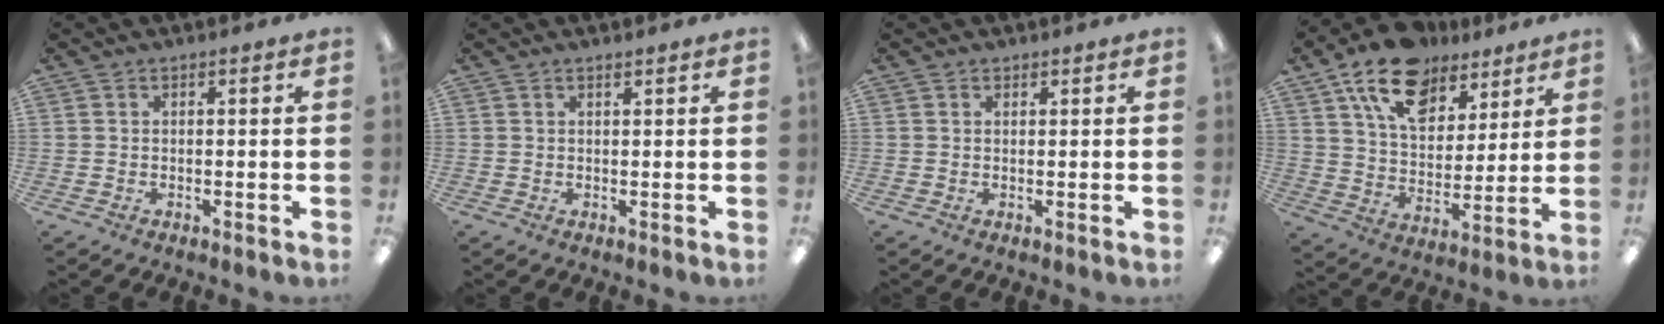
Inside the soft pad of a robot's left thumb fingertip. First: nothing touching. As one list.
[{"total": 0.6, "force": [0.6, 0.1, 0.1], "torque": [-0.003, 0.000, 0.011]}, {"total": 0.7, "force": [0.6, 0.4, 0.0], "torque": [0.000, 0.001, 0.011]}, {"total": 16.9, "force": [11.1, 9.6, 8.3], "torque": [-0.141, -0.050, 0.202]}]